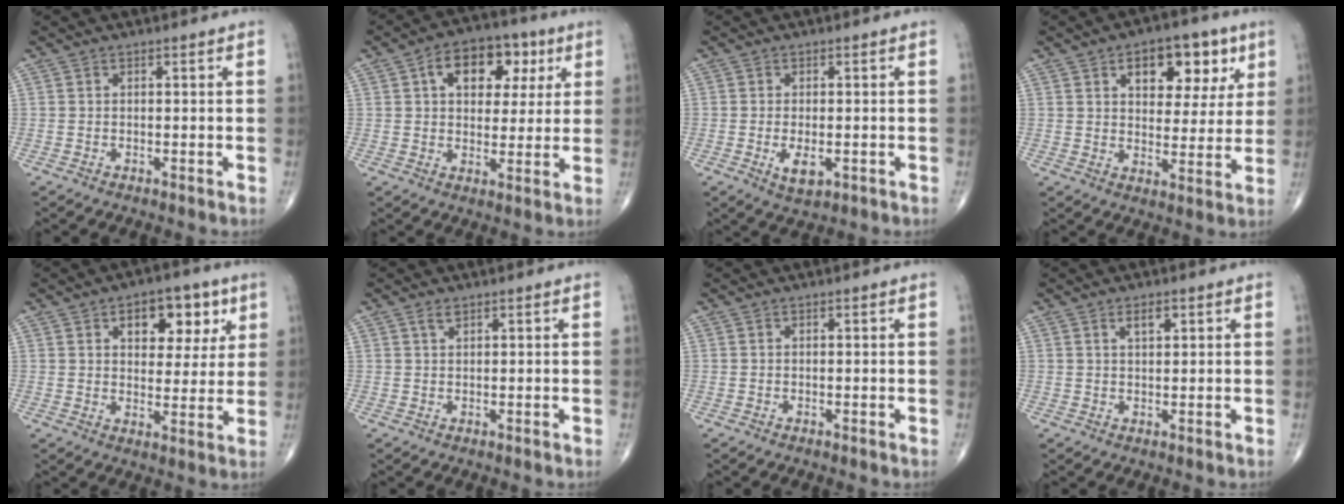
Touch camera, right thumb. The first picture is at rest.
{"total": 12.9, "force": [4.6, 8.4, 8.7], "torque": [-0.088, 0.006, 0.067]}
{"total": 4.4, "force": [-1.1, 2.2, 3.6], "torque": [-0.060, -0.007, -0.014]}
{"total": 13.3, "force": [5.9, 7.7, 9.1], "torque": [-0.081, -0.013, 0.085]}
{"total": 11.4, "force": [5.0, 6.8, 7.7], "torque": [-0.062, -0.013, 0.068]}
{"total": 1.4, "force": [1.0, 0.6, 0.8], "torque": [-0.014, 0.000, 0.019]}
{"total": 0.0}
{"total": 2.5, "force": [1.3, 1.1, 1.9], "torque": [-0.026, -0.005, 0.022]}